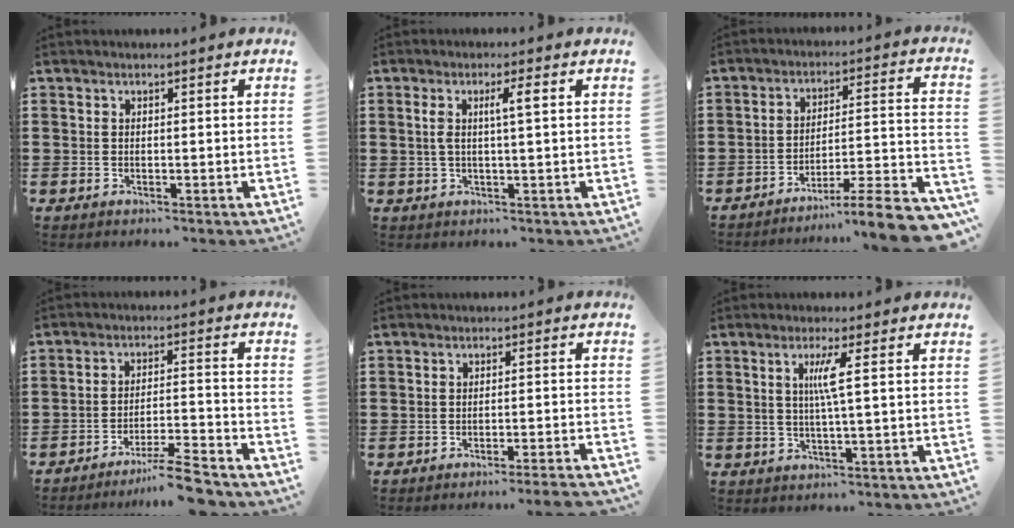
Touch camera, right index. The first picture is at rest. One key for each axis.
{"total": 3.7, "fx": 0.8, "fy": 0.3, "fz": 3.6, "tx": -0.069, "ty": 0.002, "tz": 0.009}
{"total": 8.0, "fx": -6.5, "fy": -0.1, "fz": 4.7, "tx": -0.067, "ty": -0.004, "tz": -0.126}
{"total": 7.0, "fx": -6.2, "fy": -0.1, "fz": 3.3, "tx": -0.056, "ty": -0.003, "tz": -0.118}
{"total": 2.5, "fx": -2.3, "fy": -0.7, "fz": 0.9, "tx": -0.015, "ty": -0.005, "tz": -0.046}
{"total": 3.8, "fx": 0.8, "fy": -0.7, "fz": 3.6, "tx": -0.071, "ty": -0.006, "tz": 0.008}